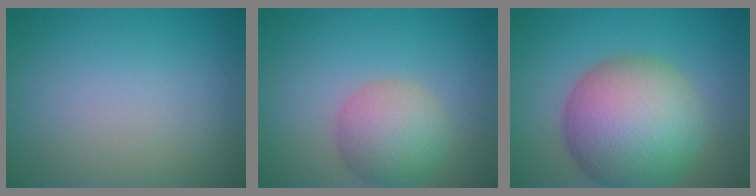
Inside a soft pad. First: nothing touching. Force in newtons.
{"total": 4.8, "press": 4.8, "slide": 0.2}
{"total": 11.7, "press": 11.7, "slide": 0.4}